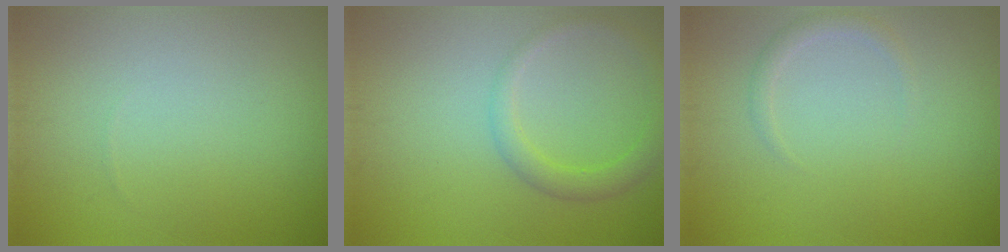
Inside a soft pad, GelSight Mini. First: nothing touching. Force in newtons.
{"total": 2.3, "press": 2.3, "slide": 0.1}
{"total": 1.1, "press": 1.1, "slide": 0.1}